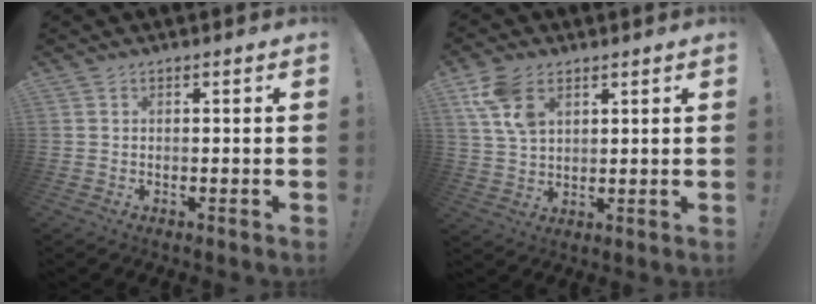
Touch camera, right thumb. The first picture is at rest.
{"total": 9.8, "force": [4.7, 6.0, 6.2], "torque": [-0.123, -0.004, 0.093]}